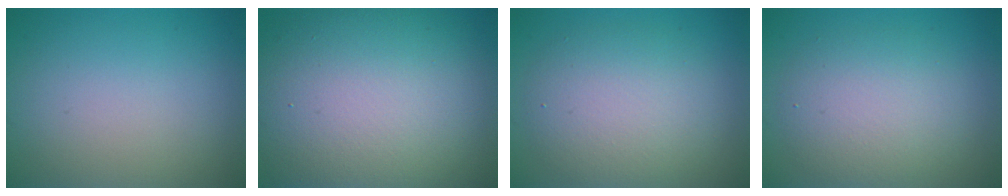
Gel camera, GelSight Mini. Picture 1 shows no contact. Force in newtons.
{"total": 15.4, "press": 15.3, "slide": 1.0}
{"total": 5.7, "press": 5.7, "slide": 0.6}
{"total": 4.9, "press": 4.8, "slide": 0.3}